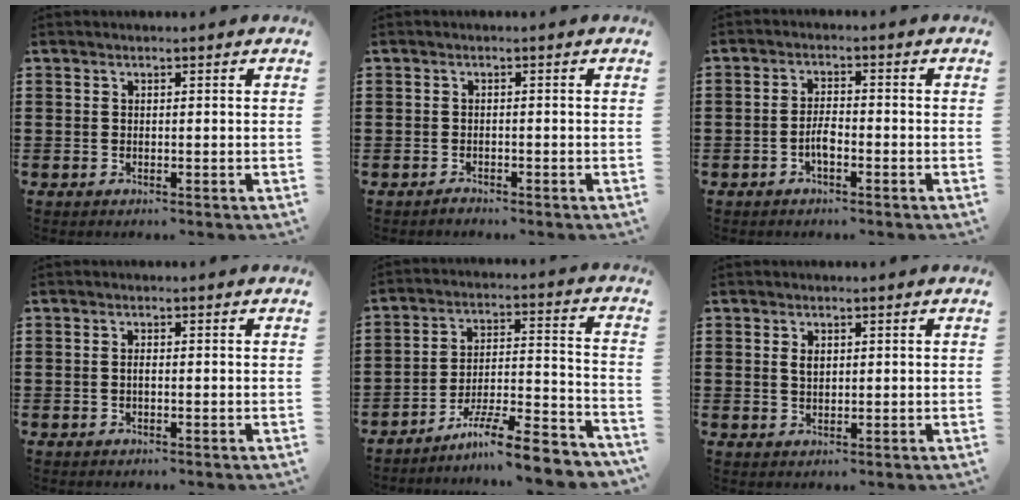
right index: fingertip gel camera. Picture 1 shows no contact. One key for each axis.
{"total": 1.0, "fx": -0.9, "fy": 0.3, "fz": -0.1, "tx": -0.001, "ty": 0.003, "tz": -0.021}
{"total": 3.1, "fx": -1.3, "fy": 1.2, "fz": 2.6, "tx": -0.055, "ty": 0.003, "tz": -0.026}
{"total": 0.8, "fx": -0.2, "fy": 0.3, "fz": 0.7, "tx": -0.014, "ty": -0.002, "tz": -0.002}
{"total": 9.9, "fx": -8.4, "fy": 0.6, "fz": 5.3, "tx": -0.077, "ty": 0.018, "tz": -0.160}
{"total": 1.7, "fx": 0.5, "fy": 0.9, "fz": 1.4, "tx": -0.029, "ty": 0.006, "tz": 0.008}